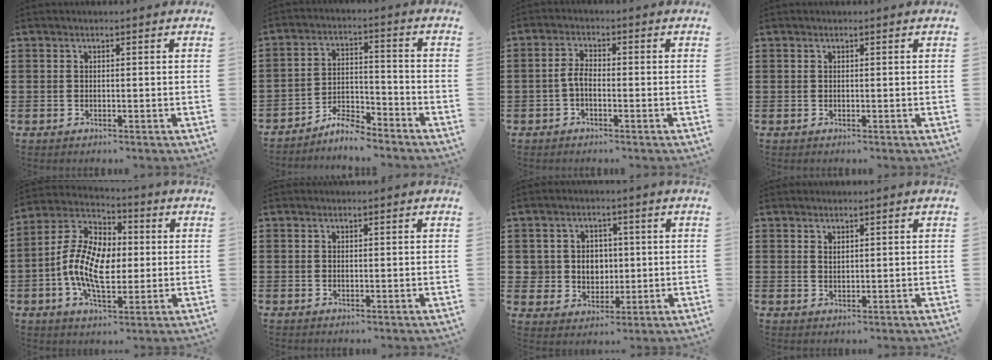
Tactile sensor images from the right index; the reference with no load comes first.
{"total": 5.6, "force": [-5.2, 1.1, 1.9], "torque": [-0.038, 0.010, -0.100]}
{"total": 2.7, "force": [-1.1, 1.2, 2.2], "torque": [-0.057, -0.001, -0.026]}
{"total": 0.0}
{"total": 11.2, "force": [-1.2, 6.7, 8.9], "torque": [-0.213, 0.000, -0.027]}
{"total": 0.0}
{"total": 4.8, "force": [0.5, 4.6, 1.4], "torque": [-0.049, 0.016, 0.007]}
{"total": 1.0, "force": [0.8, 0.5, 0.2], "torque": [-0.006, 0.003, 0.016]}